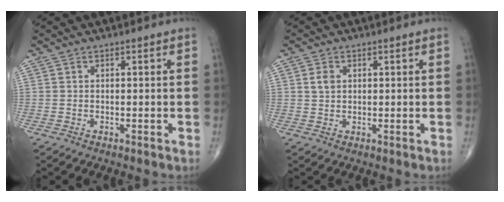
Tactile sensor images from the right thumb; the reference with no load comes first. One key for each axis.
{"total": 2.3, "fx": 0.7, "fy": 1.7, "fz": 1.4, "tx": -0.023, "ty": -0.001, "tz": 0.014}